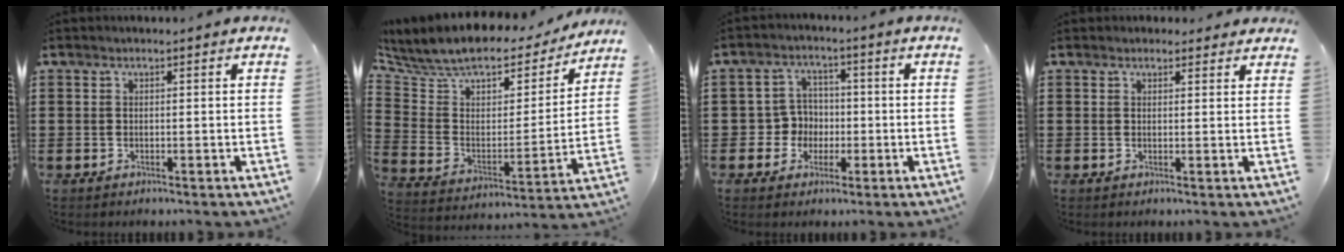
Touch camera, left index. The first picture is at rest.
{"total": 8.7, "force": [7.4, 3.4, 3.1], "torque": [-0.094, -0.052, 0.124]}
{"total": 4.9, "force": [-0.8, 4.6, 1.3], "torque": [-0.041, 0.013, -0.016]}
{"total": 1.7, "force": [1.5, 0.9, 0.1], "torque": [0.002, 0.004, 0.027]}